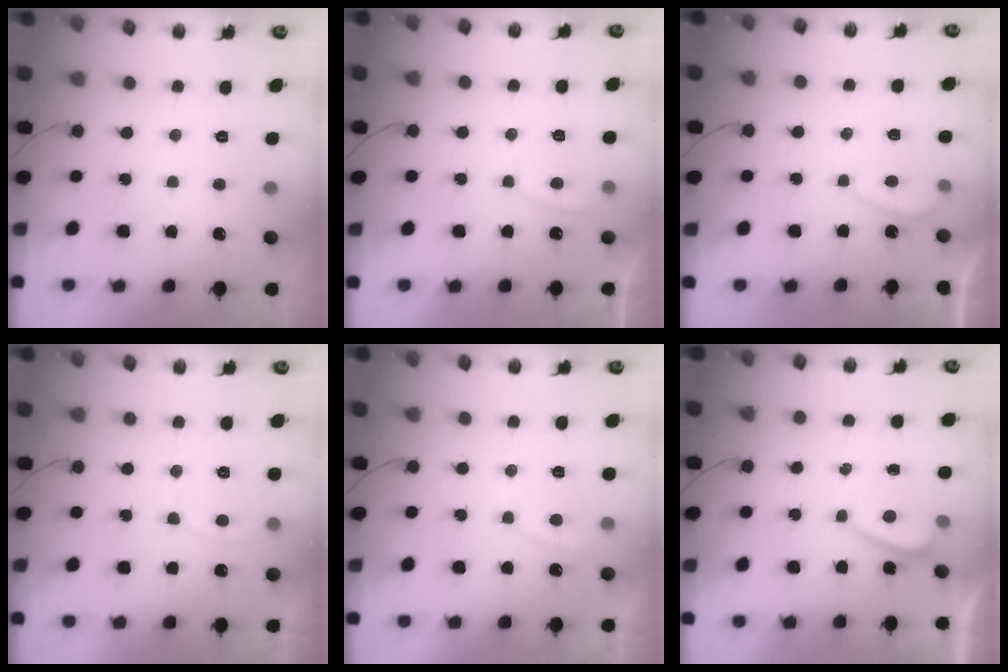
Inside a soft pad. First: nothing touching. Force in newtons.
{"total": 2.2, "press": 2.2, "slide": 0.5}
{"total": 0.8, "press": 0.6, "slide": 0.5}
{"total": 3.6, "press": 3.5, "slide": 0.4}
{"total": 2.0, "press": 2.0, "slide": 0.3}
{"total": 1.0, "press": 0.9, "slide": 0.5}